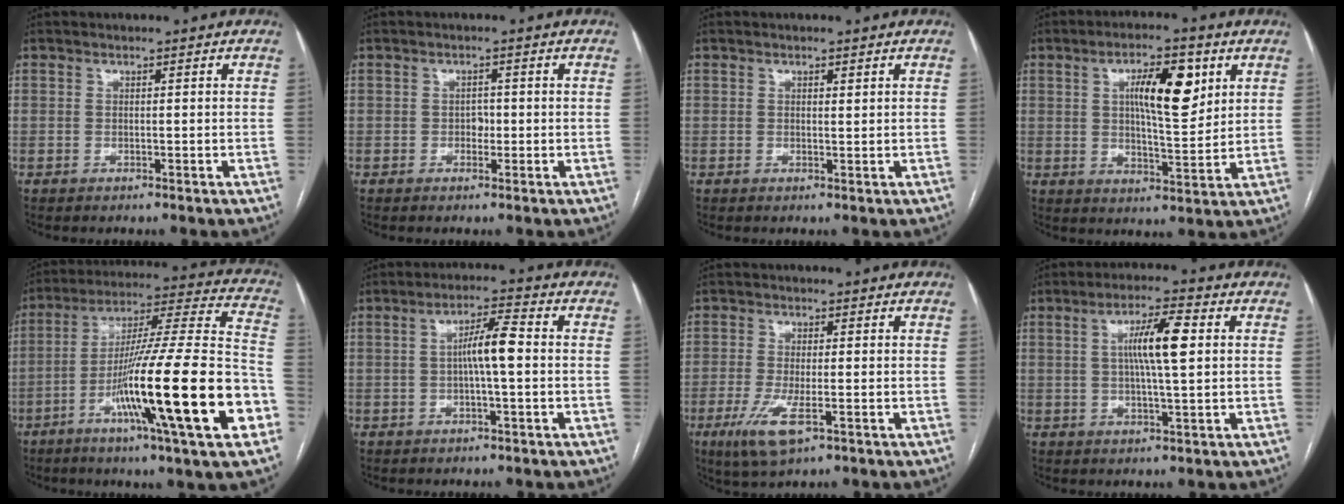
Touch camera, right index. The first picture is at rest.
{"total": 1.4, "force": [-0.3, 1.0, 1.0], "torque": [-0.010, 0.004, -0.005]}
{"total": 0.6, "force": [0.4, 0.2, 0.4], "torque": [-0.008, -0.003, 0.006]}
{"total": 10.4, "force": [3.6, 2.9, 9.3], "torque": [-0.152, 0.009, 0.060]}
{"total": 27.1, "force": [-9.2, 0.6, 25.5], "torque": [-0.371, -0.024, -0.160]}
{"total": 5.7, "force": [-0.1, 0.5, 5.7], "torque": [-0.101, 0.014, -0.003]}
{"total": 6.5, "force": [-2.9, 1.5, 5.6], "torque": [-0.120, -0.018, -0.050]}
{"total": 7.9, "force": [1.4, 0.6, 7.7], "torque": [-0.140, 0.007, 0.023]}